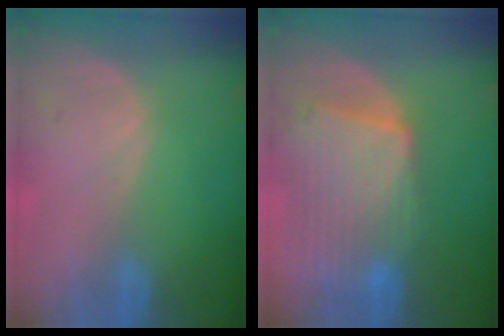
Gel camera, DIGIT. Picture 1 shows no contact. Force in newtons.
{"total": 10.5, "press": 9.2, "slide": 5.1}